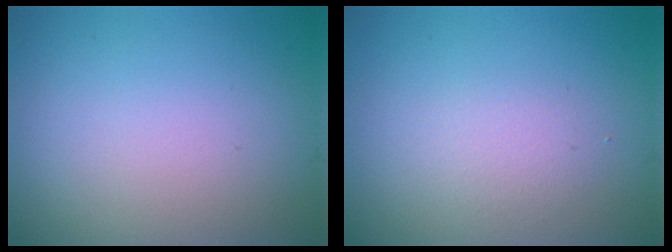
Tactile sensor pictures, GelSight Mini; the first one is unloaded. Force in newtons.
{"total": 1.5, "press": 1.4, "slide": 0.1}